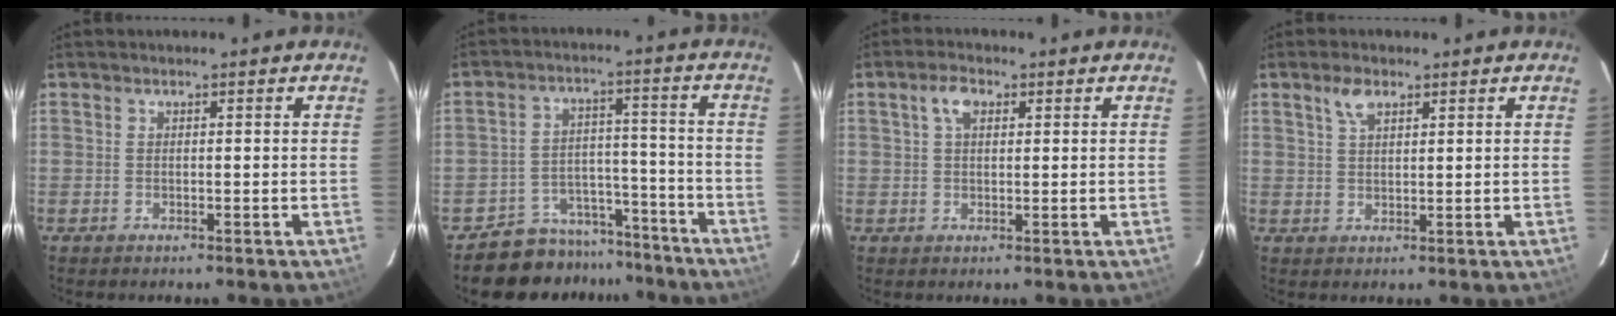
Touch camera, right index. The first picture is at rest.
{"total": 10.9, "force": [-9.3, 5.8, 0.2], "torque": [-0.012, 0.051, -0.129]}
{"total": 3.4, "force": [1.3, 2.0, 2.5], "torque": [-0.048, 0.011, 0.024]}
{"total": 3.3, "force": [2.0, 1.6, 2.2], "torque": [-0.041, 0.007, 0.037]}